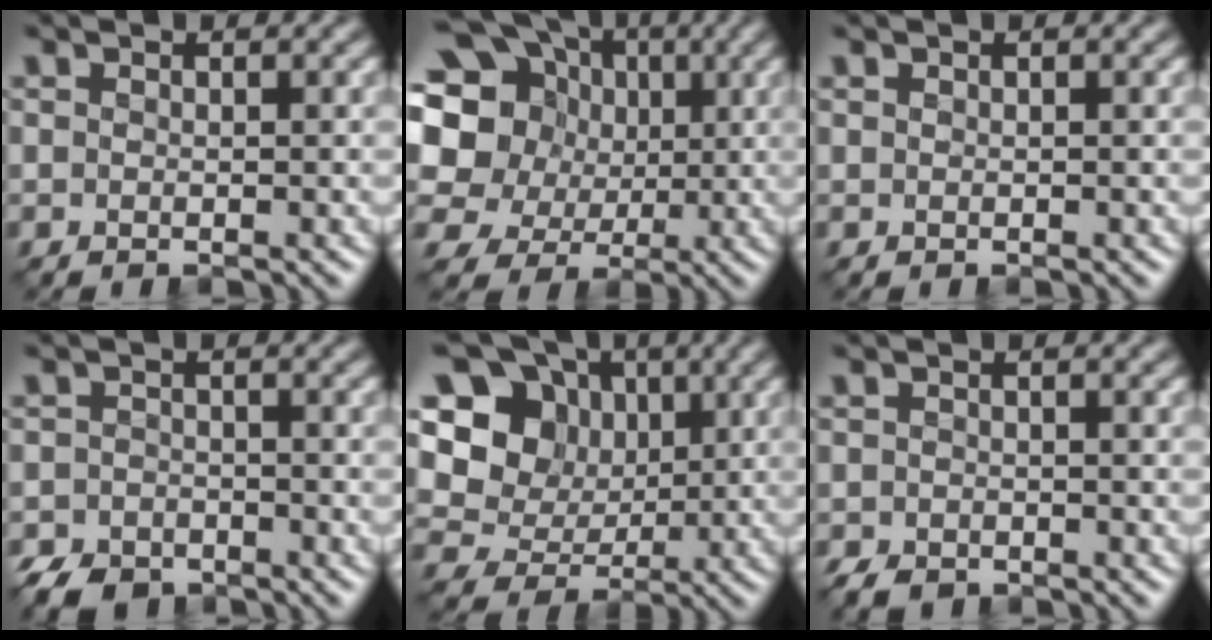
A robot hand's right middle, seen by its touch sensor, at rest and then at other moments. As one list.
[{"total": 18.1, "force": [5.4, 15.3, 7.9], "torque": [-0.198, 0.042, 0.073]}, {"total": 0.0}, {"total": 3.5, "force": [-2.8, 1.8, 1.0], "torque": [-0.015, -0.005, -0.055]}, {"total": 11.7, "force": [3.5, 9.8, 5.4], "torque": [-0.141, 0.046, 0.045]}, {"total": 1.7, "force": [-1.3, 0.8, 0.5], "torque": [-0.007, -0.003, -0.027]}]